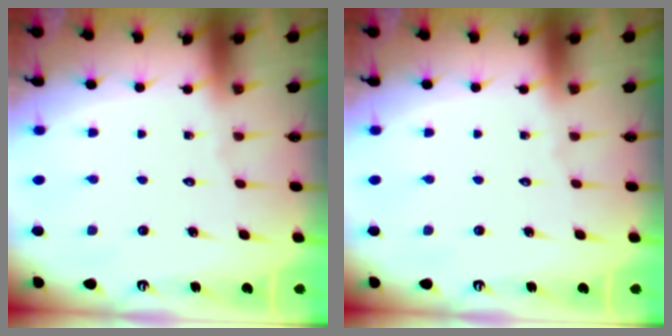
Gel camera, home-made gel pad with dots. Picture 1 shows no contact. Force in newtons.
{"total": 0.0}